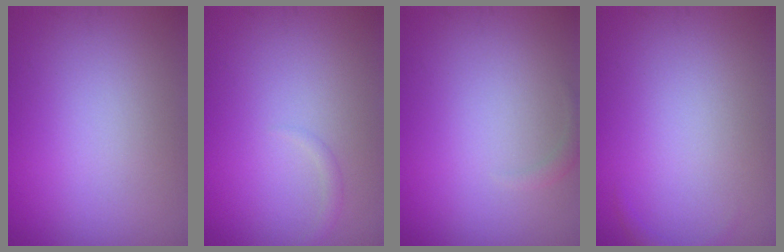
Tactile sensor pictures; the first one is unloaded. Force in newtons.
{"total": 0.7, "press": 0.7, "slide": 0.1}
{"total": 0.8, "press": 0.8, "slide": 0.1}
{"total": 0.6, "press": 0.6, "slide": 0.1}